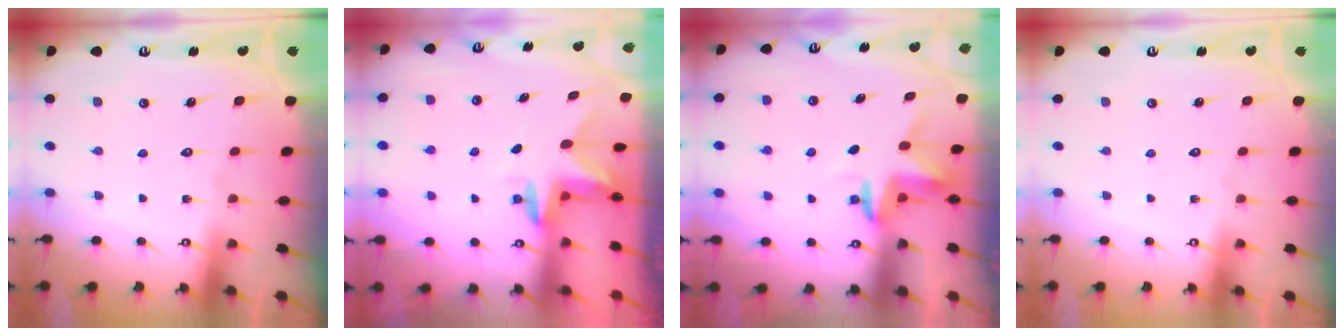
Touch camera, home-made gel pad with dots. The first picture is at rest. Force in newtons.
{"total": 2.9, "press": 2.9, "slide": 0.1}
{"total": 3.4, "press": 3.4, "slide": 0.2}
{"total": 0.0}